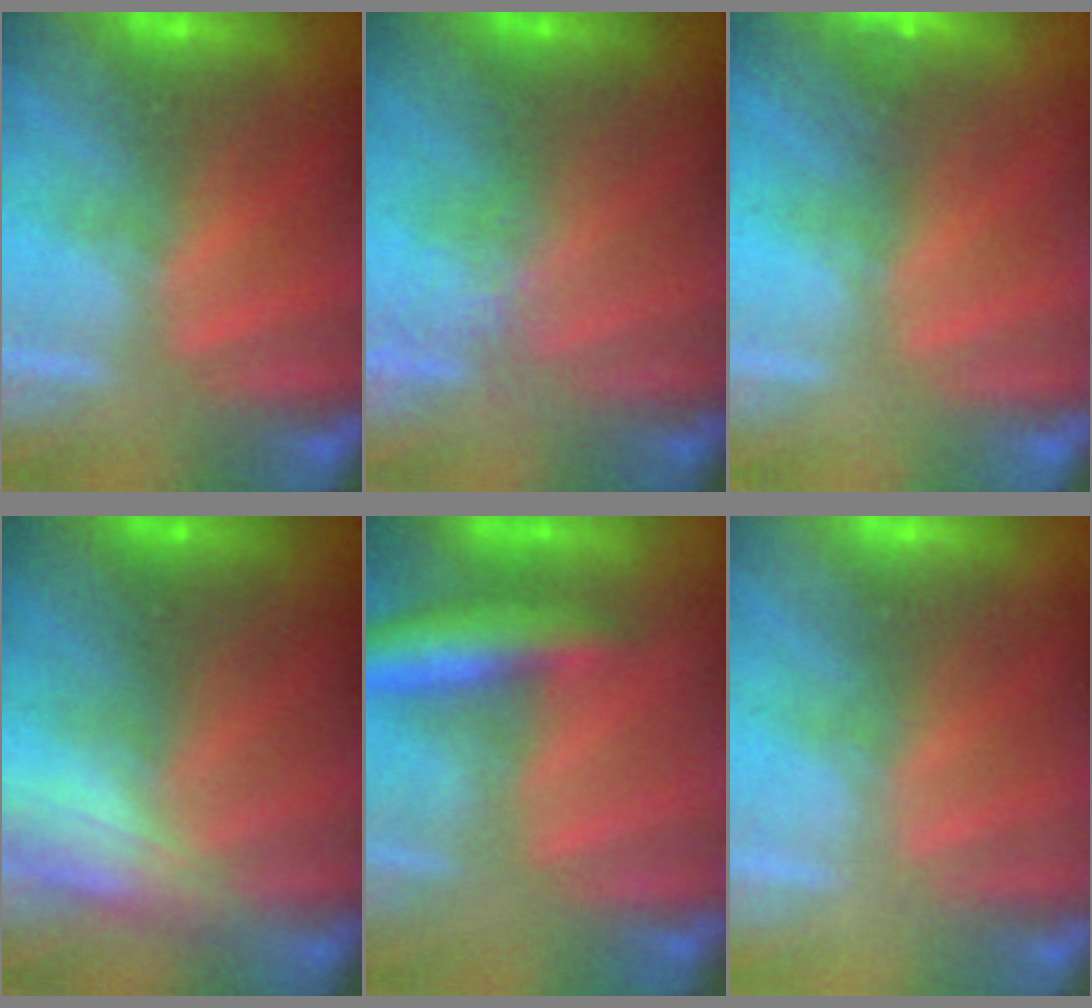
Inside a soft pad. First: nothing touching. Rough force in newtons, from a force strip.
{"total": 3.9}
{"total": 4.4}
{"total": 3.0}
{"total": 6.0}
{"total": 2.1}